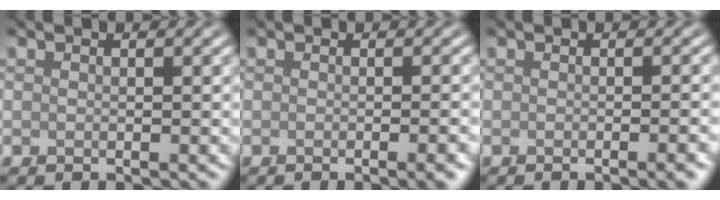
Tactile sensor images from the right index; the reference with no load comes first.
{"total": 3.5, "force": [-1.1, 1.2, 3.1], "torque": [-0.017, 0.000, -0.011]}
{"total": 3.2, "force": [-1.1, 1.0, 2.8], "torque": [-0.014, 0.001, -0.012]}